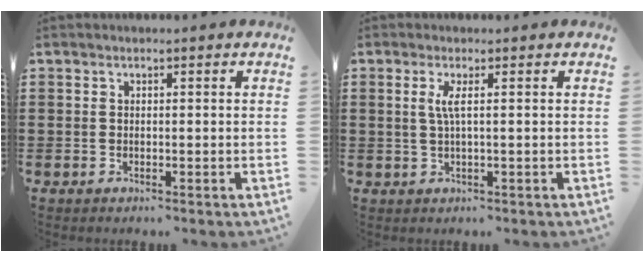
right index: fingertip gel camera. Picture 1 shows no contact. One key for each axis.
{"total": 2.5, "fx": 0.4, "fy": -0.1, "fz": 2.5, "tx": -0.058, "ty": -0.006, "tz": 0.002}